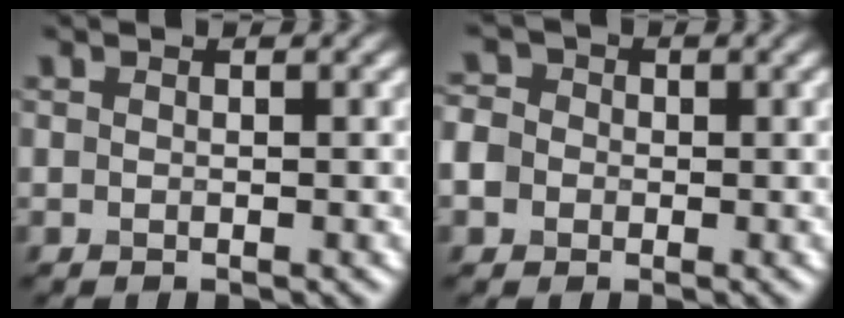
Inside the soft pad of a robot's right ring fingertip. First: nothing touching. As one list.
[{"total": 4.8, "force": [-0.7, 4.3, 1.8], "torque": [-0.037, 0.018, -0.039]}]